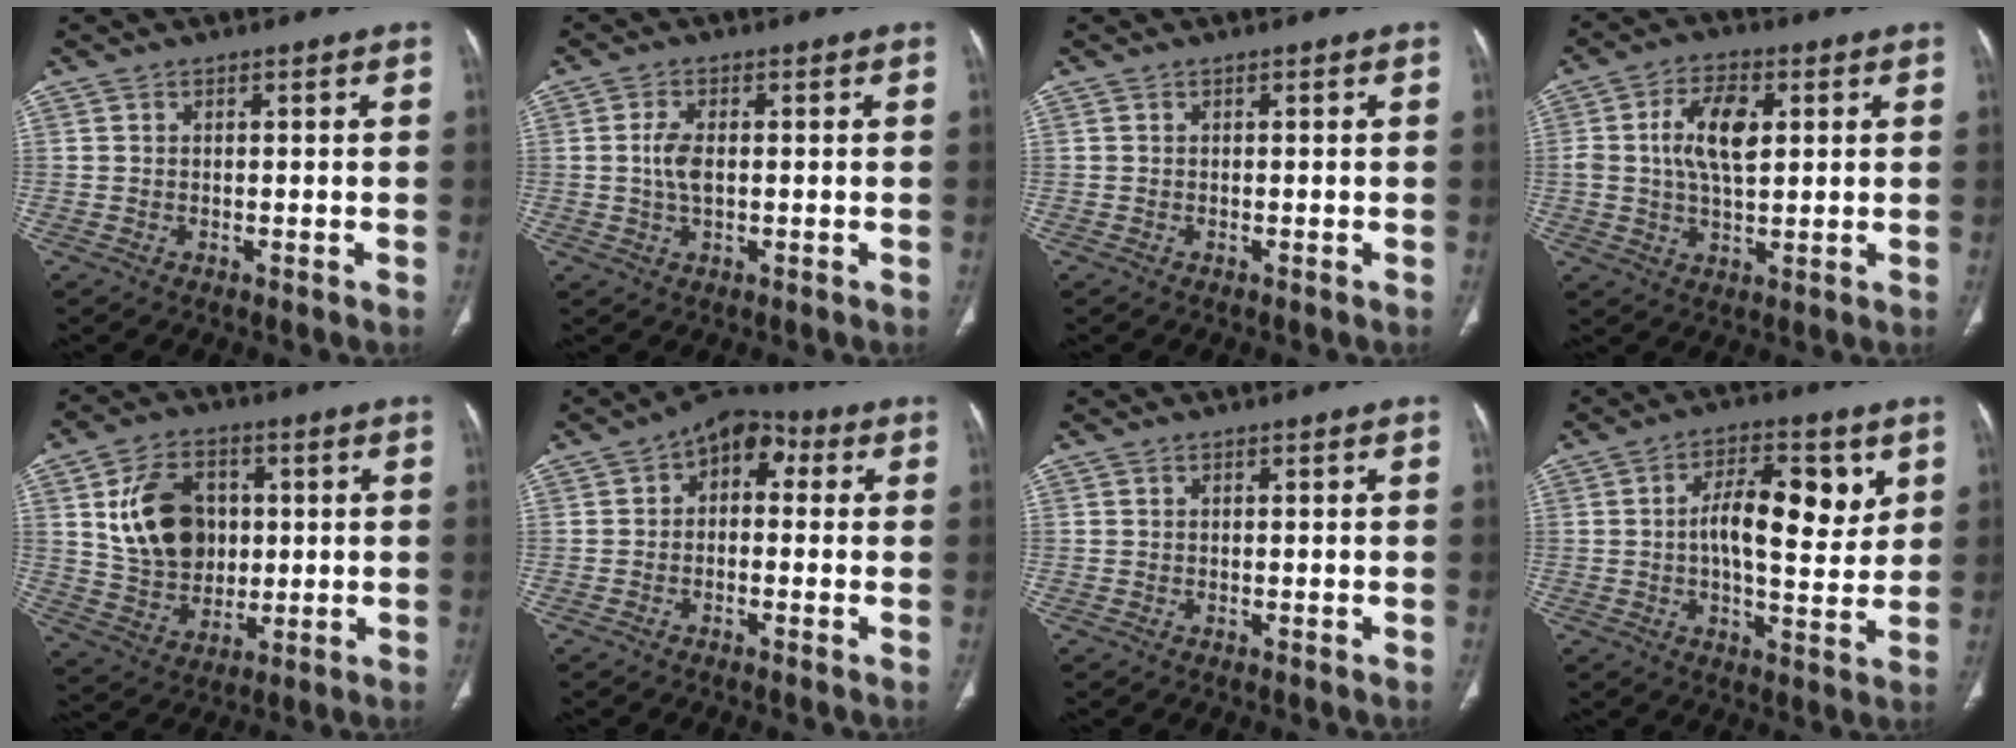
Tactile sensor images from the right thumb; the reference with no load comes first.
{"total": 3.9, "force": [0.1, 1.9, 3.4], "torque": [-0.072, 0.002, 0.001]}
{"total": 0.0}
{"total": 9.6, "force": [1.9, 5.0, 8.0], "torque": [-0.139, 0.002, 0.034]}
{"total": 14.8, "force": [2.8, 11.1, 9.3], "torque": [-0.127, -0.006, 0.058]}
{"total": 7.3, "force": [1.3, 4.7, 5.3], "torque": [-0.047, 0.027, 0.002]}
{"total": 0.0}
{"total": 12.4, "force": [2.8, 5.5, 10.8], "torque": [-0.140, -0.007, 0.040]}